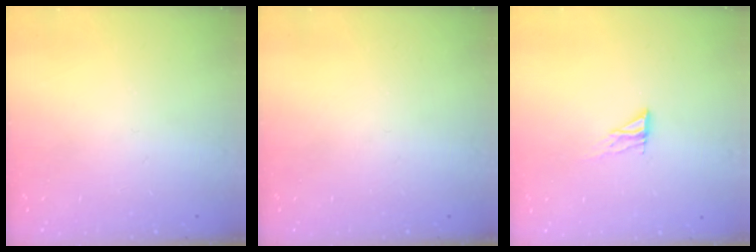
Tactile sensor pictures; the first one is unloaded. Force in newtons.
{"total": 0.0}
{"total": 6.3, "press": 6.3, "slide": 0.6}